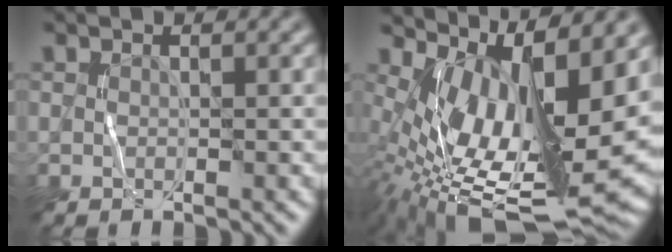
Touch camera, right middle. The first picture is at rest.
{"total": 14.2, "force": [1.5, 5.9, 12.8], "torque": [-0.198, -0.008, 0.050]}